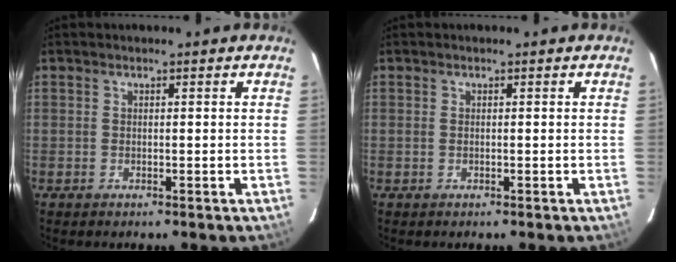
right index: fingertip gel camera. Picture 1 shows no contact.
{"total": 0.0}